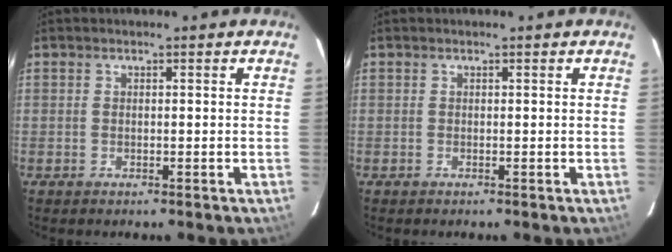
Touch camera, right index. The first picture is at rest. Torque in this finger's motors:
{"motor_torque": [0.14, 0.09, 0.09, 0.01]}